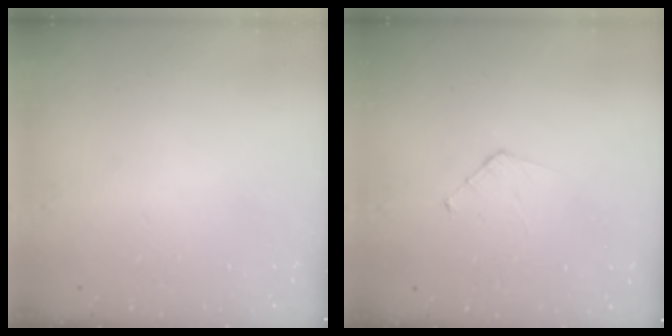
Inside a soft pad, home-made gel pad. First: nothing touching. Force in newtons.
{"total": 3.7, "press": 3.7, "slide": 0.4}